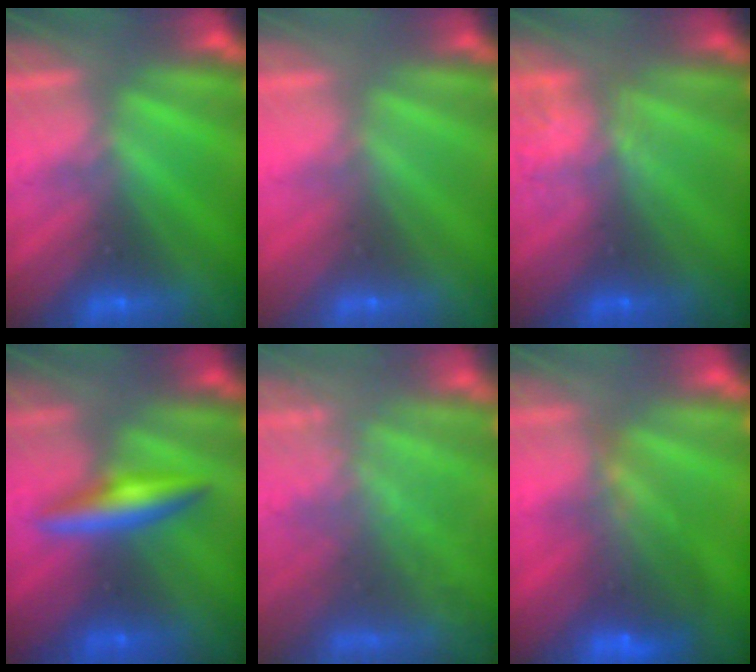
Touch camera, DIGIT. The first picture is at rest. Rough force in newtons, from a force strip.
{"total": 2.9}
{"total": 4.5}
{"total": 2.7}
{"total": 9.0}
{"total": 5.8}